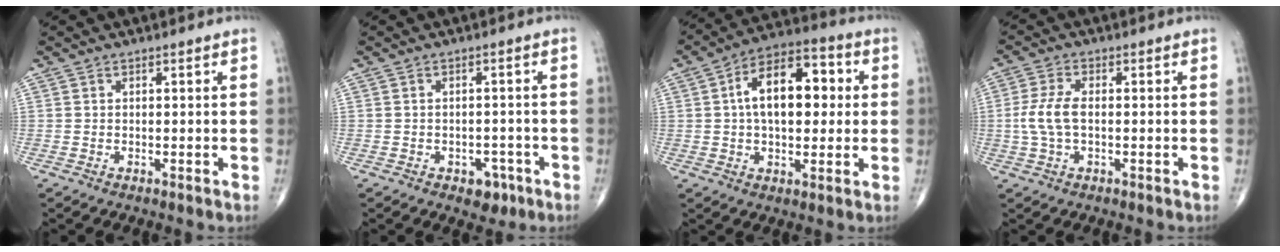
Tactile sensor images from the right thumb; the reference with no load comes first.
{"total": 4.1, "force": [-2.1, 2.8, 2.1], "torque": [-0.008, 0.013, -0.023]}
{"total": 15.8, "force": [2.2, 8.8, 12.9], "torque": [-0.187, 0.026, 0.029]}
{"total": 5.8, "force": [-0.3, 2.8, 5.0], "torque": [-0.124, 0.010, -0.008]}